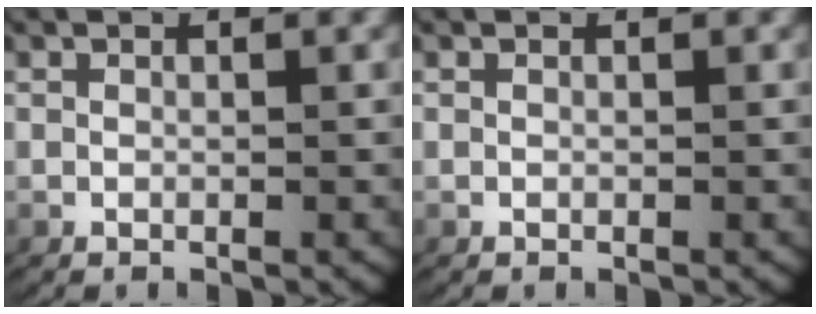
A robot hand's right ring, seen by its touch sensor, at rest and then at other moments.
{"total": 0.0}